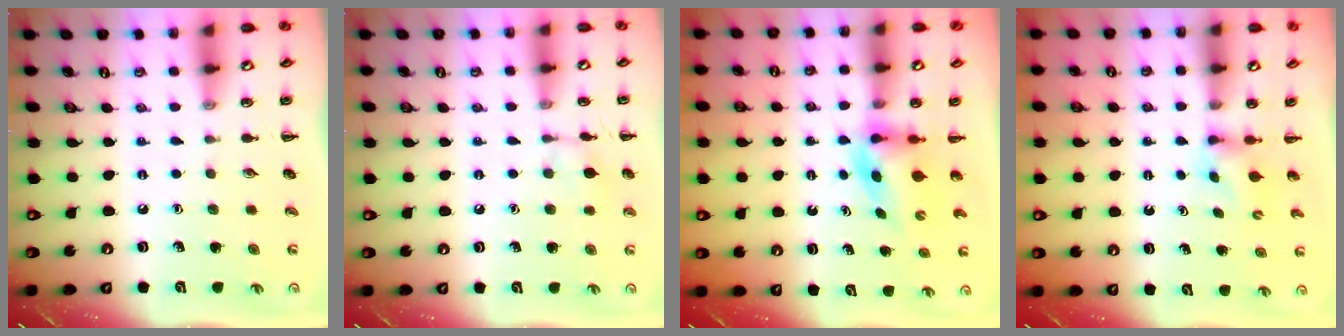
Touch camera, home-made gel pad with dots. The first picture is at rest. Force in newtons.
{"total": 7.5, "press": 7.3, "slide": 1.7}
{"total": 3.6, "press": 3.5, "slide": 0.5}
{"total": 2.2, "press": 1.9, "slide": 1.0}